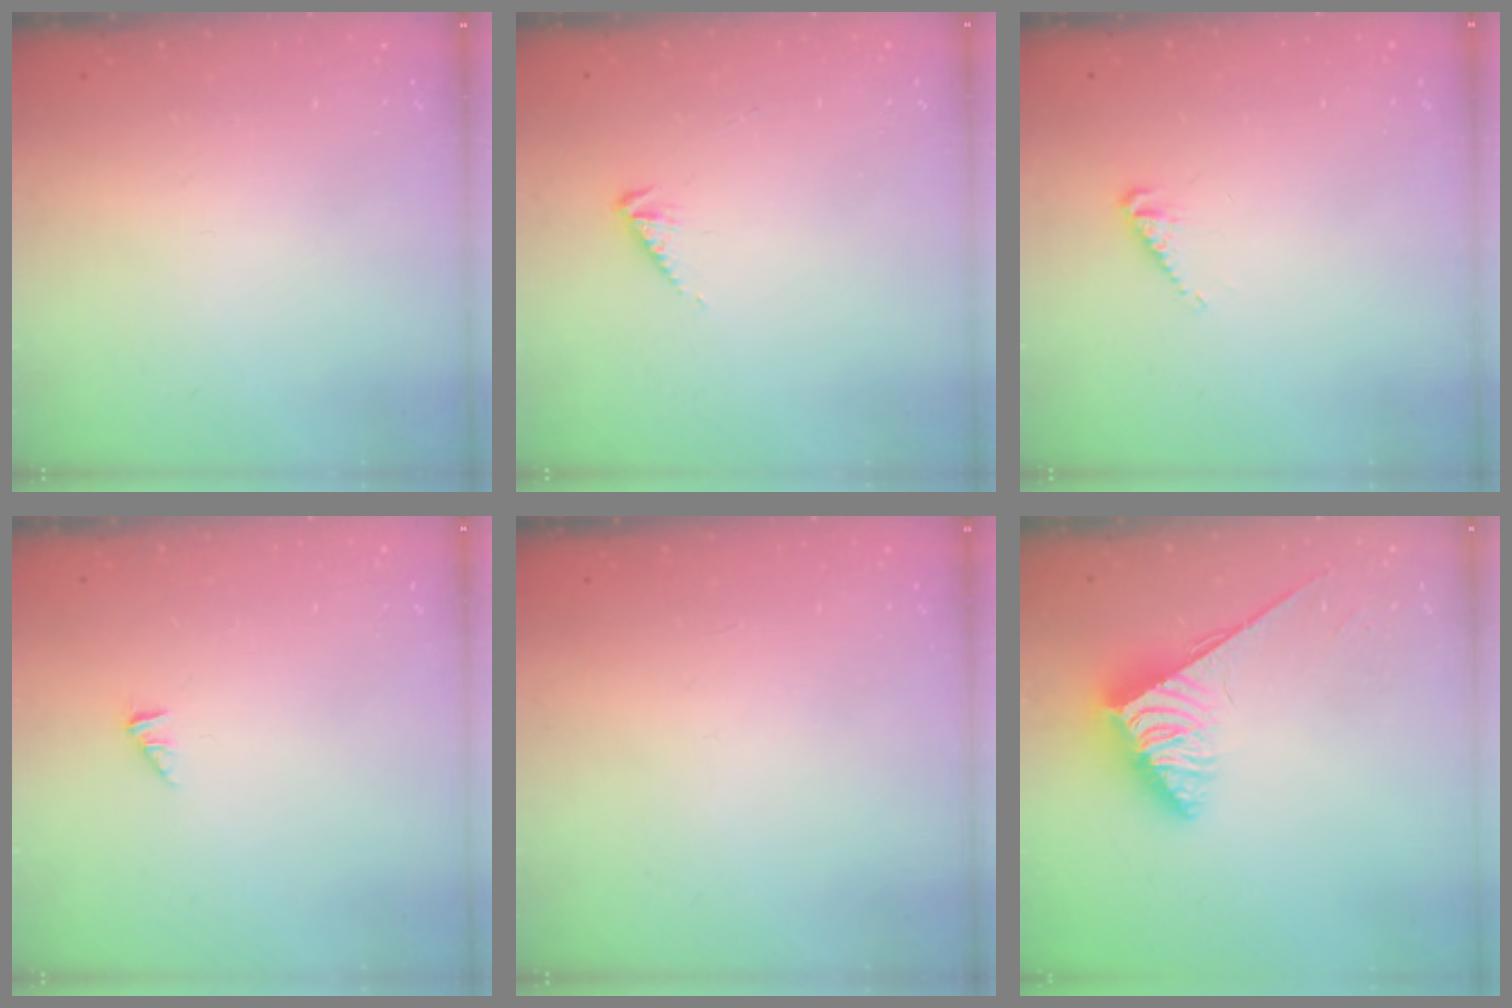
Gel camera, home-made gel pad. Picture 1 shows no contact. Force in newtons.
{"total": 2.9, "press": 2.9, "slide": 0.6}
{"total": 1.7, "press": 1.7, "slide": 0.4}
{"total": 0.0}
{"total": 0.0}
{"total": 3.8, "press": 3.7, "slide": 0.6}